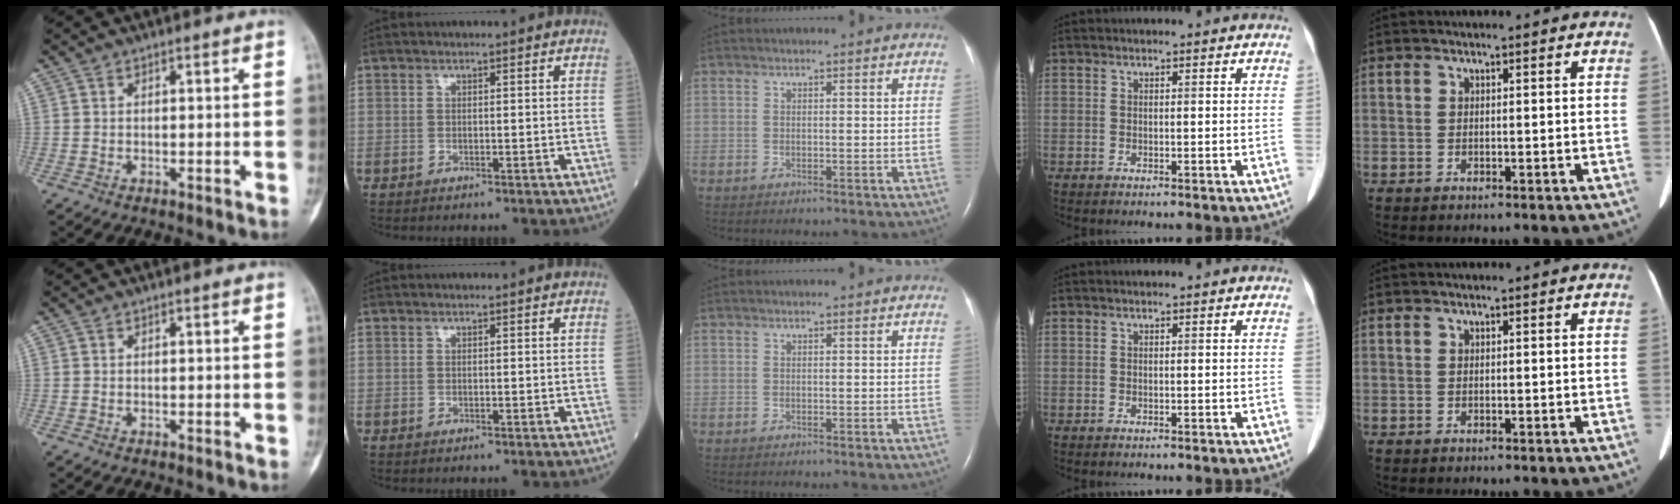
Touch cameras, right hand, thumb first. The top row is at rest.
{}